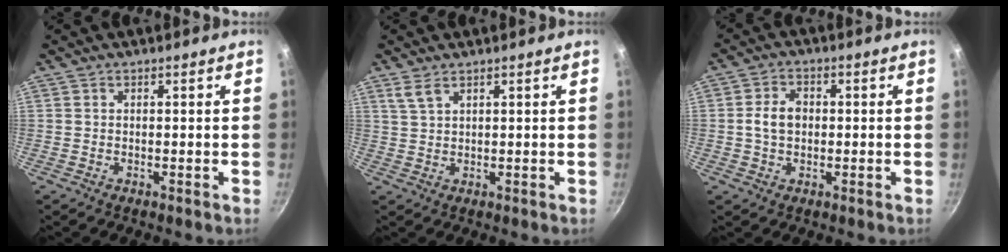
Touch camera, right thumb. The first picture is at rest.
{"total": 2.6, "force": [1.8, 1.0, 1.7], "torque": [-0.033, -0.007, 0.039]}
{"total": 5.1, "force": [-0.2, 4.0, 3.1], "torque": [-0.039, 0.012, -0.006]}